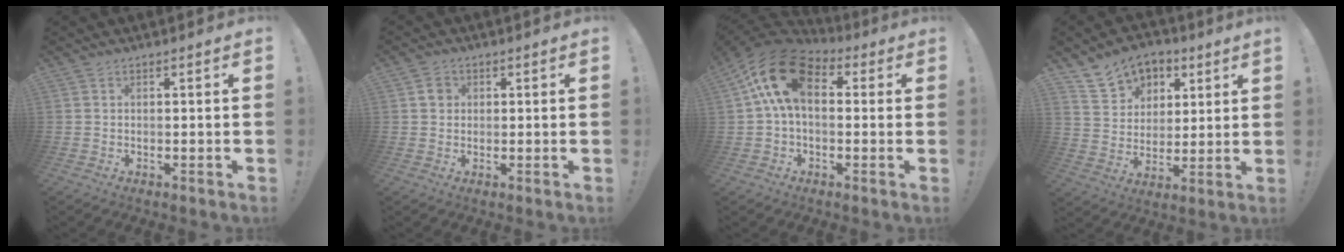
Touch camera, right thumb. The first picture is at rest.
{"total": 2.7, "force": [0.5, 2.5, 0.9], "torque": [0.002, 0.000, 0.004]}
{"total": 16.0, "force": [4.5, 9.5, 12.2], "torque": [-0.226, -0.003, 0.078]}
{"total": 11.3, "force": [6.9, 8.3, 3.2], "torque": [-0.046, -0.046, 0.137]}